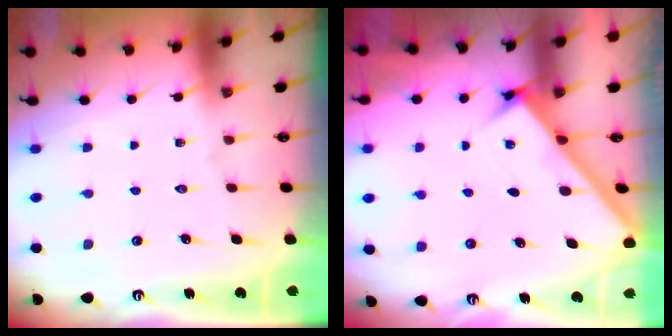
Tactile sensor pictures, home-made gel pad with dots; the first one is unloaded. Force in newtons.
{"total": 2.8, "press": 2.8, "slide": 0.3}